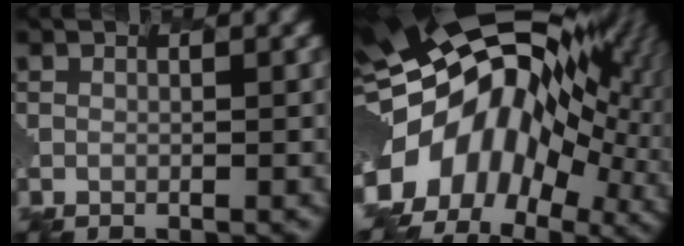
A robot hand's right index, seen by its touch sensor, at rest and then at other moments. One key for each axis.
{"total": 15.9, "fx": -1.5, "fy": 10.5, "fz": 11.9, "tx": -0.217, "ty": -0.011, "tz": -0.035}